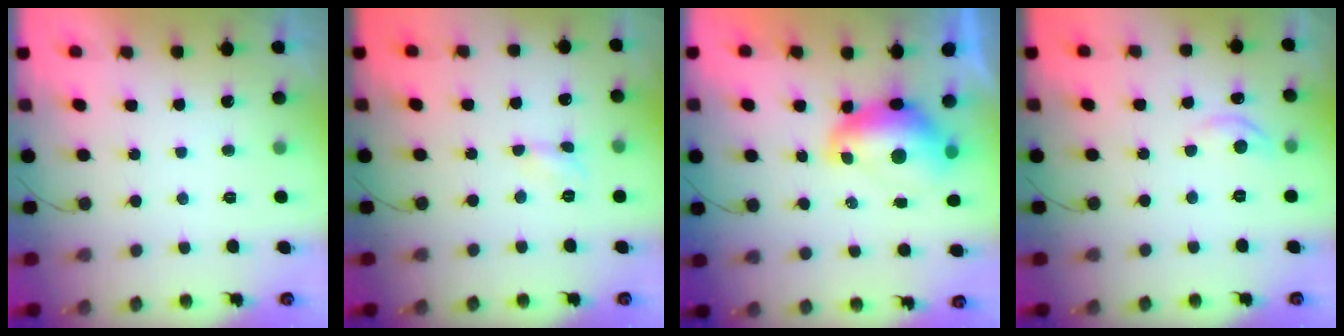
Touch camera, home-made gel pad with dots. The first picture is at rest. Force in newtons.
{"total": 2.8, "press": 2.8, "slide": 0.4}
{"total": 9.8, "press": 9.8, "slide": 1.1}
{"total": 5.1, "press": 5.0, "slide": 0.6}